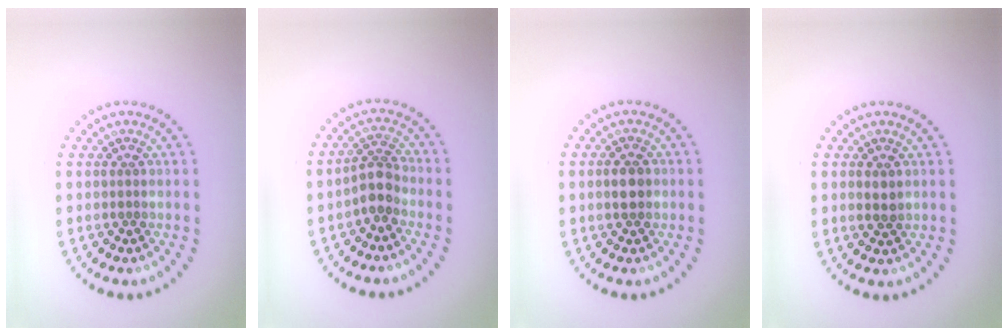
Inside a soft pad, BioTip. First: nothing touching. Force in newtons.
{"total": 2.4, "press": 2.0, "slide": 1.4}
{"total": 1.9, "press": 1.9, "slide": 0.2}
{"total": 1.3, "press": 1.3, "slide": 0.2}